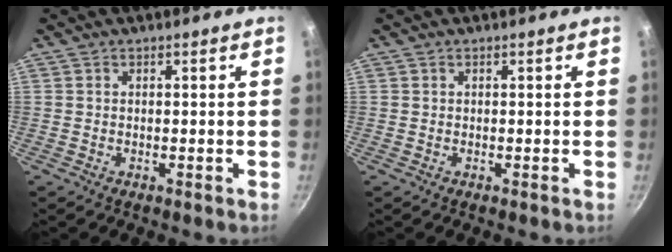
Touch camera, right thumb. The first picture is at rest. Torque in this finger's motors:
{"motor_torque": [-0.02, -0.02, 0.13, 0.04, 0.00]}